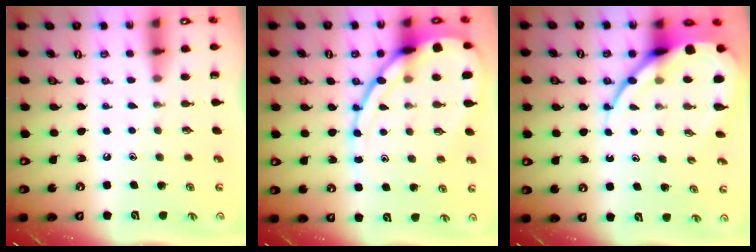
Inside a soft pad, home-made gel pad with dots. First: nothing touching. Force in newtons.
{"total": 15.9, "press": 15.8, "slide": 1.6}
{"total": 13.1, "press": 13.1, "slide": 1.2}